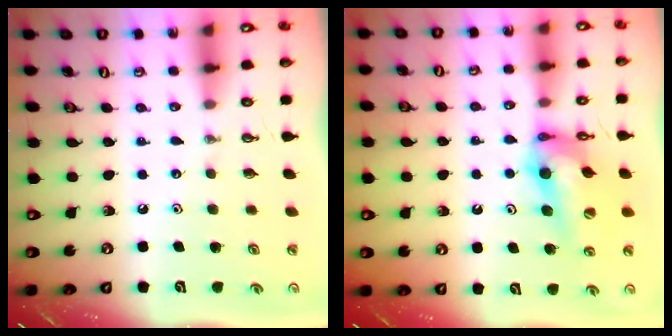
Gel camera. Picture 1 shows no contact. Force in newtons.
{"total": 13.5, "press": 13.0, "slide": 3.6}